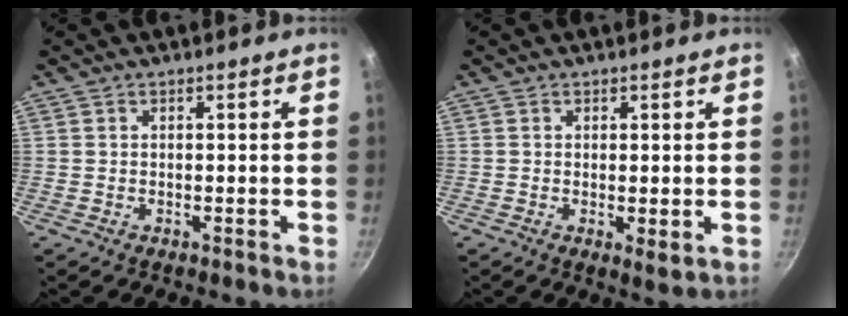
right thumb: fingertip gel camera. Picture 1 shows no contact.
{"total": 2.3, "force": [0.0, 0.7, 2.2], "torque": [-0.034, -0.012, 0.001]}